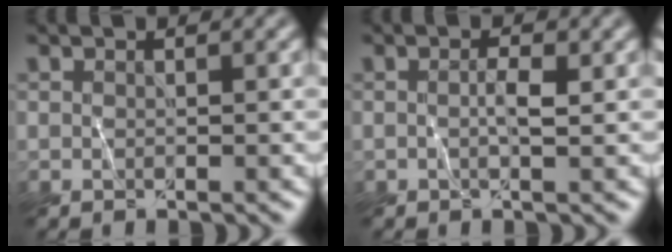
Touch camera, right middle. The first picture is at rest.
{"total": 1.0, "force": [0.0, 0.0, 1.0], "torque": [-0.018, 0.006, 0.000]}